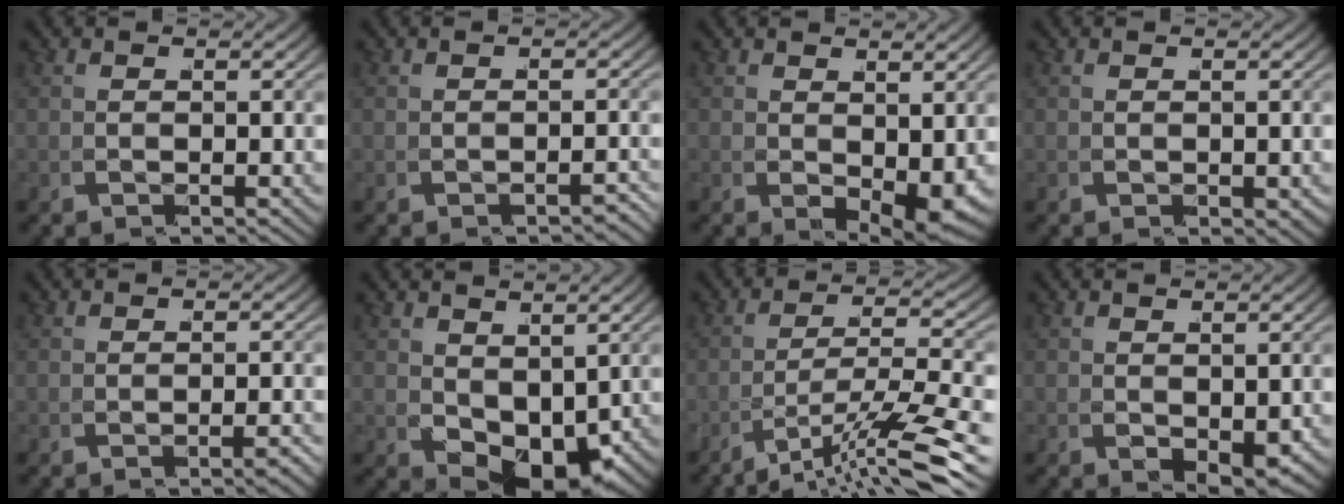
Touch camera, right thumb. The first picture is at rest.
{"total": 1.4, "force": [-1.4, -0.3, -0.2], "torque": [-0.015, -0.008, -0.019]}
{"total": 2.4, "force": [0.2, 0.7, 2.3], "torque": [-0.038, -0.013, 0.014]}
{"total": 0.0}
{"total": 1.1, "force": [-0.8, -0.6, 0.5], "torque": [-0.017, -0.004, -0.013]}
{"total": 5.4, "force": [-0.3, 3.6, 4.0], "torque": [-0.079, -0.024, 0.007]}
{"total": 3.9, "force": [-2.2, -0.4, 3.2], "torque": [-0.066, 0.000, -0.039]}
{"total": 1.5, "force": [0.1, 0.6, 1.4], "torque": [-0.025, -0.006, 0.008]}